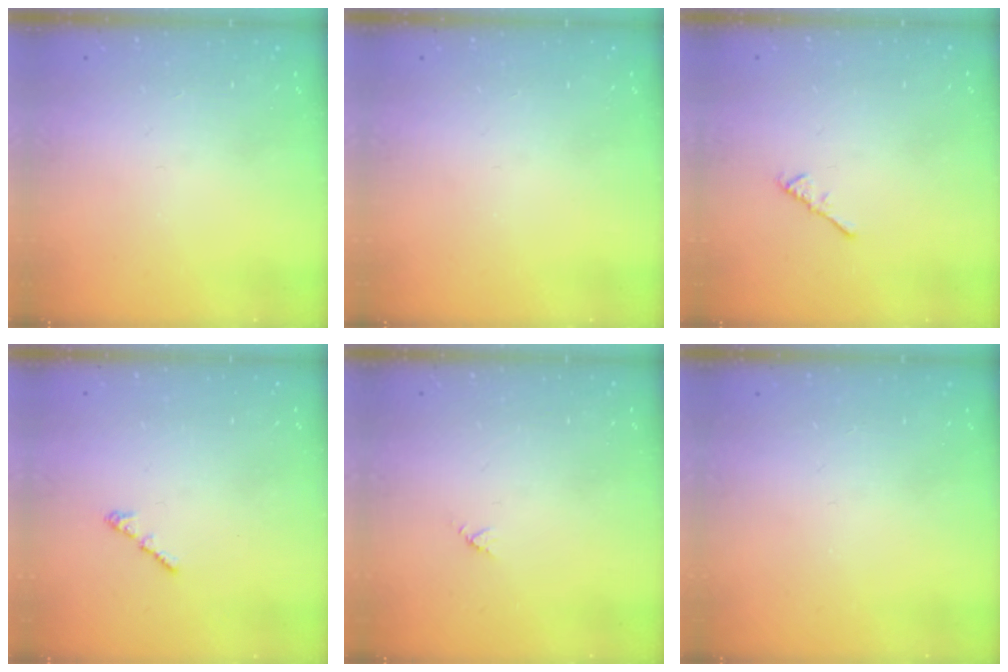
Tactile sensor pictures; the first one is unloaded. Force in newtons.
{"total": 0.0}
{"total": 1.1, "press": 1.0, "slide": 0.4}
{"total": 1.2, "press": 1.1, "slide": 0.5}
{"total": 2.9, "press": 2.9, "slide": 0.3}
{"total": 0.0}